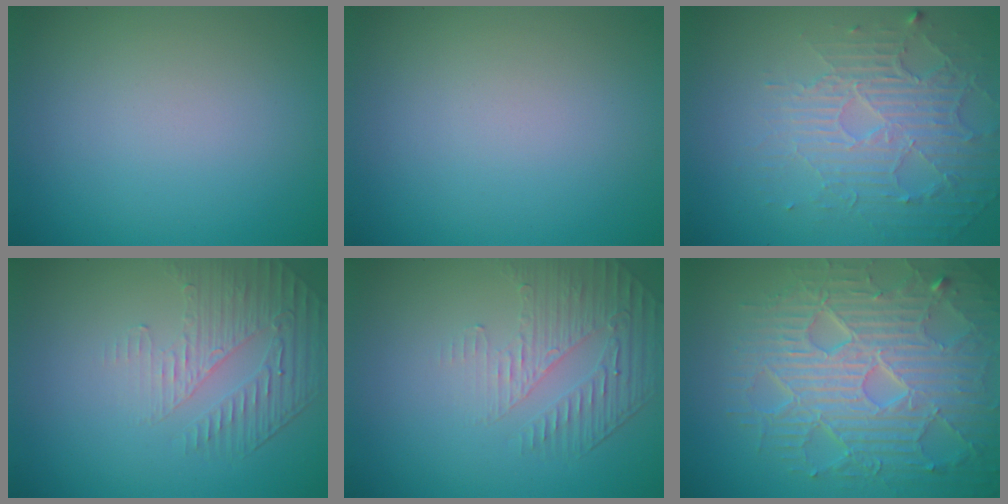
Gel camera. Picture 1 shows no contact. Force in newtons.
{"total": 0.0}
{"total": 5.0, "press": 3.2, "slide": 3.8}
{"total": 1.9, "press": 1.3, "slide": 1.3}
{"total": 1.9, "press": 1.3, "slide": 1.3}
{"total": 9.2, "press": 6.2, "slide": 6.8}